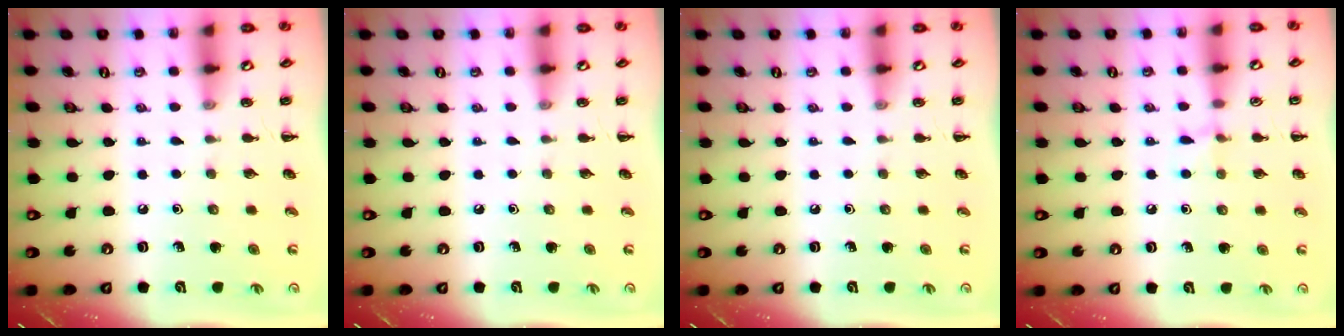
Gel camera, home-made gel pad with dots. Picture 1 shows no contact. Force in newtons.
{"total": 0.0}
{"total": 0.0}
{"total": 5.1, "press": 4.7, "slide": 1.9}